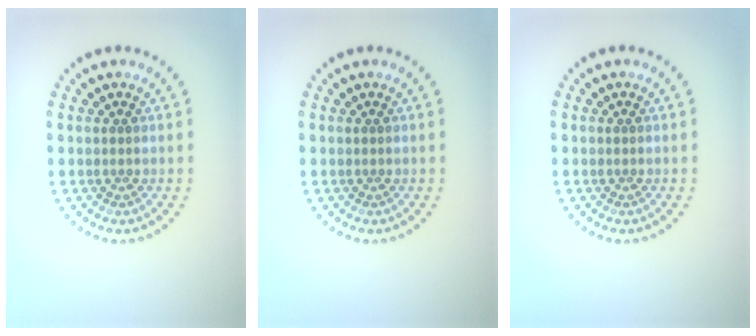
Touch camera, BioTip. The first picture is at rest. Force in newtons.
{"total": 0.0}
{"total": 0.0}